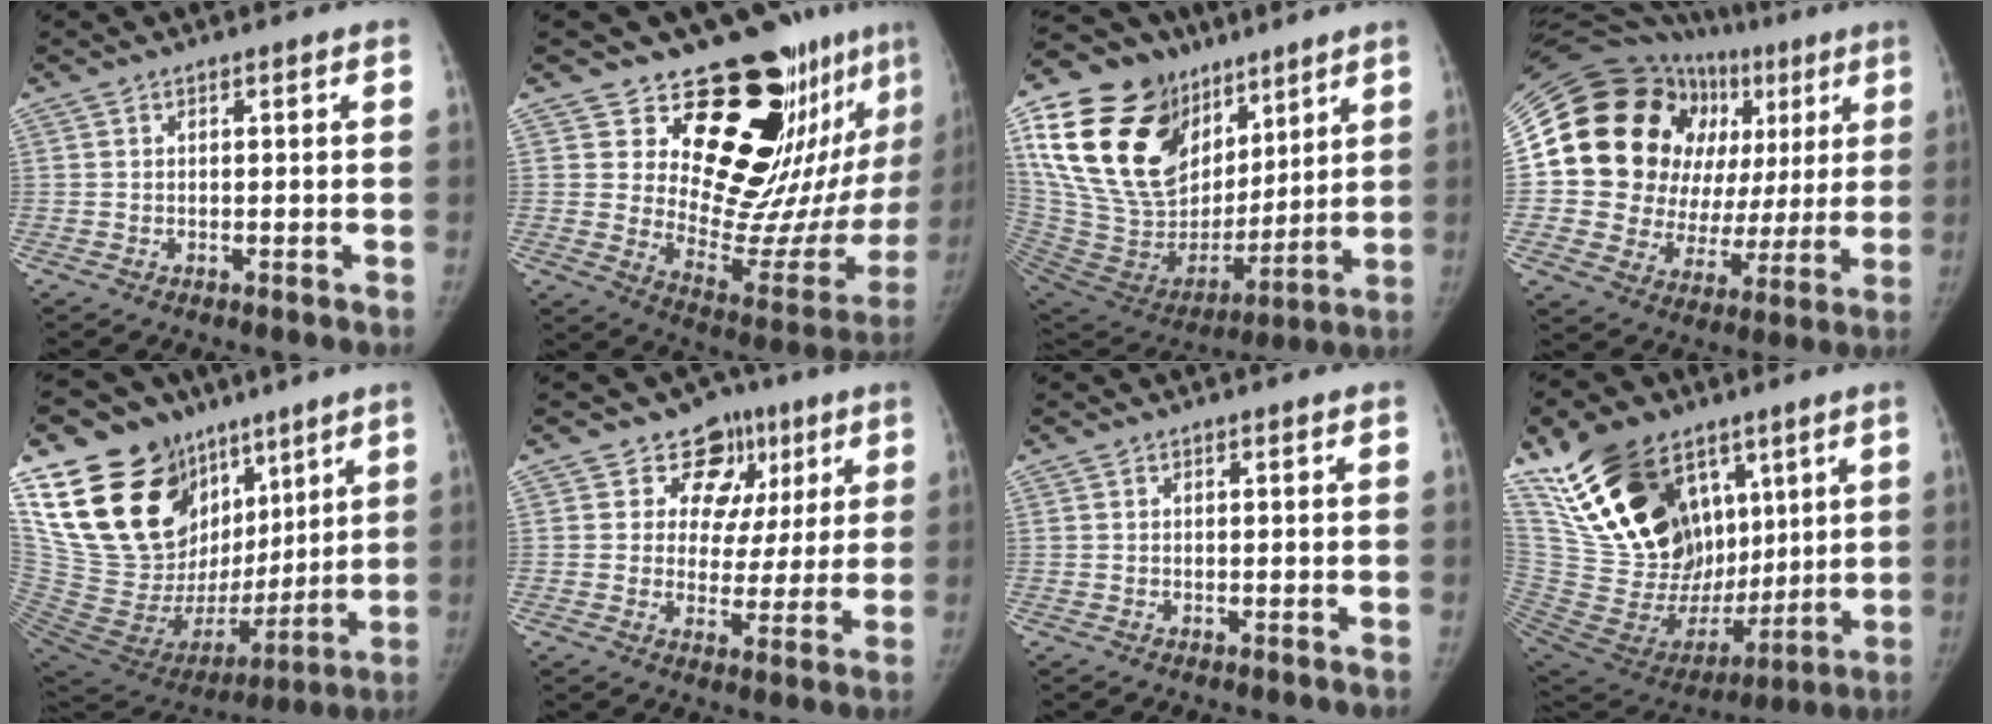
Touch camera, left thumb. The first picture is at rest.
{"total": 23.9, "force": [16.0, 10.2, 14.6], "torque": [-0.157, -0.124, 0.236]}
{"total": 31.4, "force": [15.1, 19.8, 19.2], "torque": [-0.340, -0.008, 0.288]}
{"total": 30.3, "force": [8.1, 20.2, 21.1], "torque": [-0.273, 0.046, 0.144]}
{"total": 32.4, "force": [12.7, 20.5, 21.6], "torque": [-0.356, 0.001, 0.241]}
{"total": 10.8, "force": [5.5, 9.0, 2.4], "torque": [0.026, -0.006, 0.069]}
{"total": 0.0}
{"total": 30.0, "force": [13.6, 18.5, 19.3], "torque": [-0.329, -0.015, 0.261]}